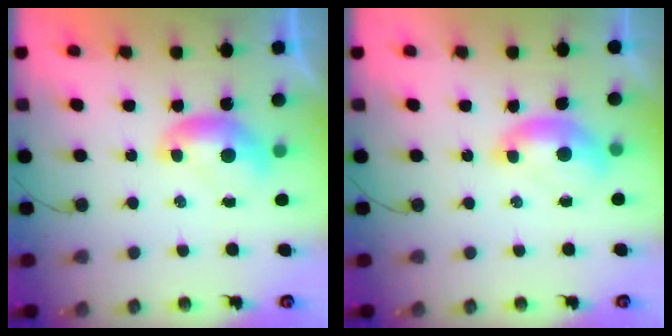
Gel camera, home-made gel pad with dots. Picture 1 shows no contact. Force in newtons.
{"total": 1.8, "press": 1.7, "slide": 0.7}